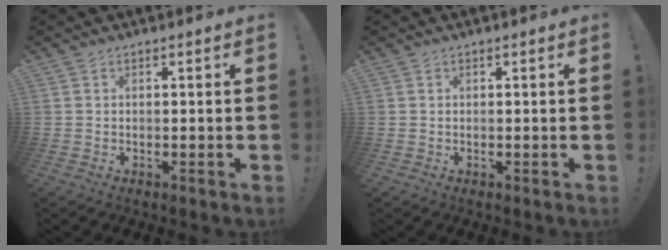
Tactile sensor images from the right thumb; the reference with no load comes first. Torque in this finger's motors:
{"motor_torque": [0.00, 0.01, -0.21, 0.19, 0.04]}